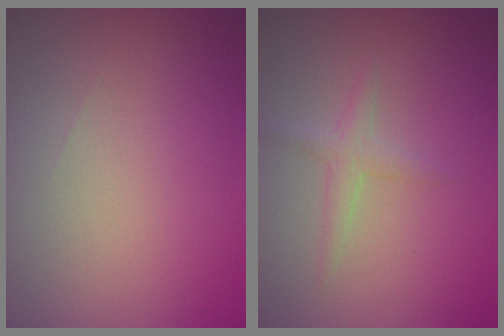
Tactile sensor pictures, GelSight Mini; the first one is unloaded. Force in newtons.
{"total": 1.5, "press": 1.5, "slide": 0.1}